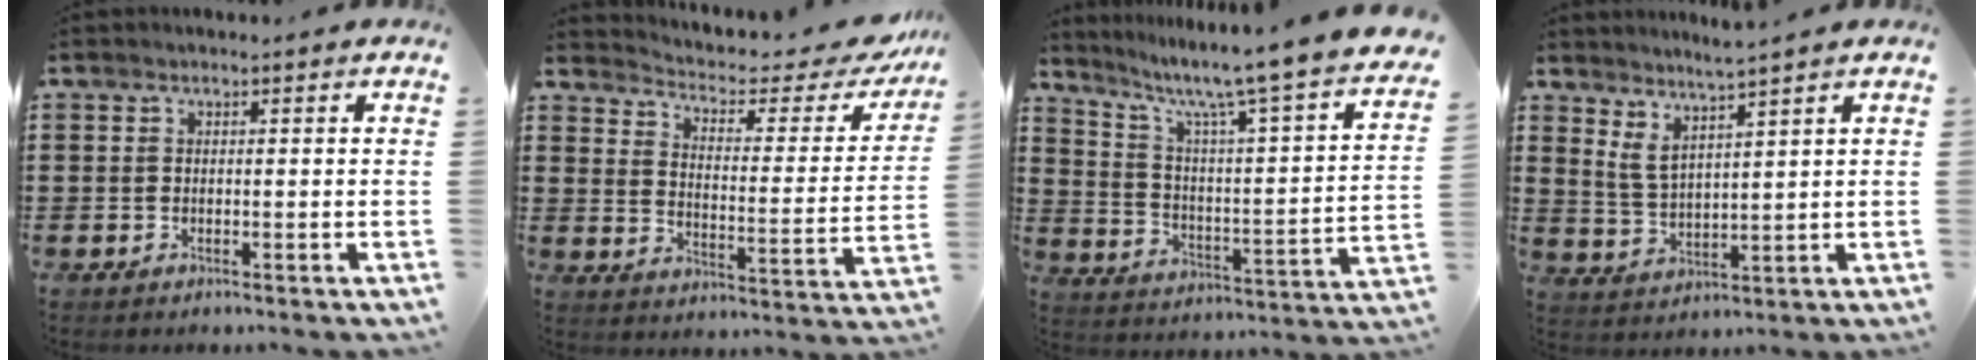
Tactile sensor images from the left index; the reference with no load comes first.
{"total": 3.4, "force": [2.5, 1.0, 2.0], "torque": [-0.049, -0.026, 0.032]}
{"total": 8.1, "force": [6.3, -0.5, 5.0], "torque": [-0.114, -0.059, 0.089]}
{"total": 3.8, "force": [3.3, 0.0, 1.9], "torque": [-0.048, -0.018, 0.057]}